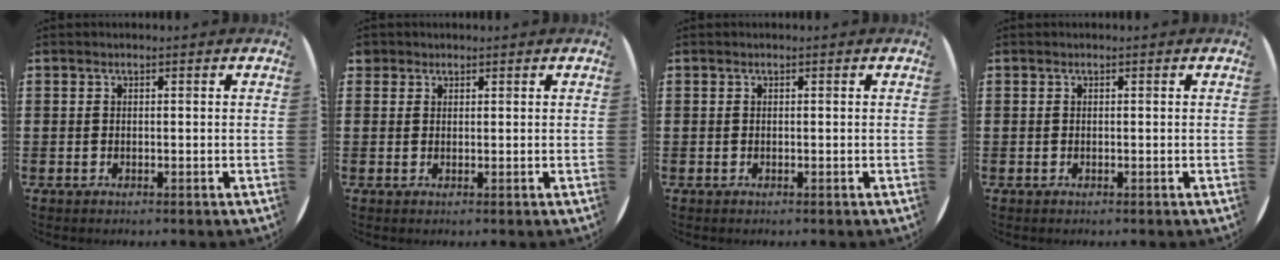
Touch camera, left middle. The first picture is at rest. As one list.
[{"total": 1.1, "force": [0.9, 0.5, 0.0], "torque": [-0.001, 0.003, 0.019]}, {"total": 0.0}, {"total": 0.0}]